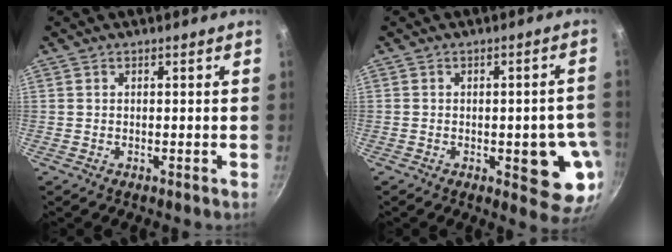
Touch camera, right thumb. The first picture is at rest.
{"total": 9.7, "force": [-2.3, 4.2, 8.4], "torque": [-0.055, 0.003, -0.028]}